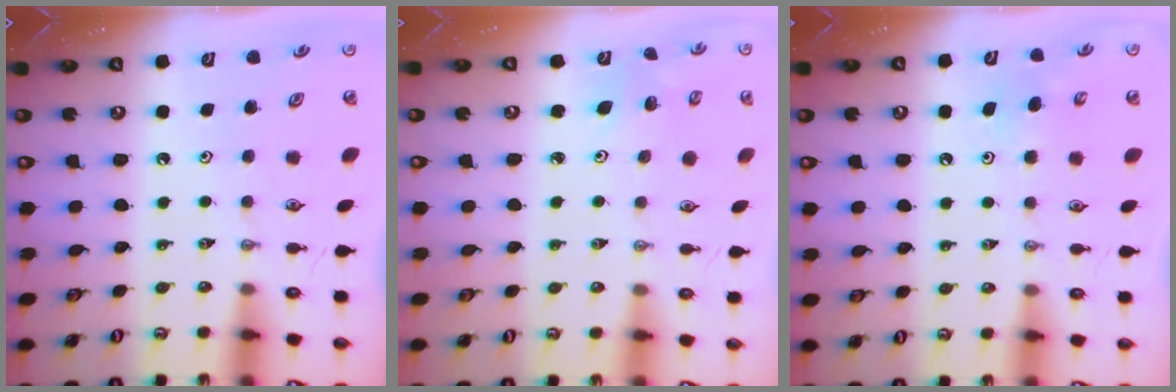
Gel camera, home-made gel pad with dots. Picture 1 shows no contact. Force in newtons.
{"total": 2.8, "press": 2.8, "slide": 0.2}
{"total": 4.8, "press": 4.8, "slide": 0.5}